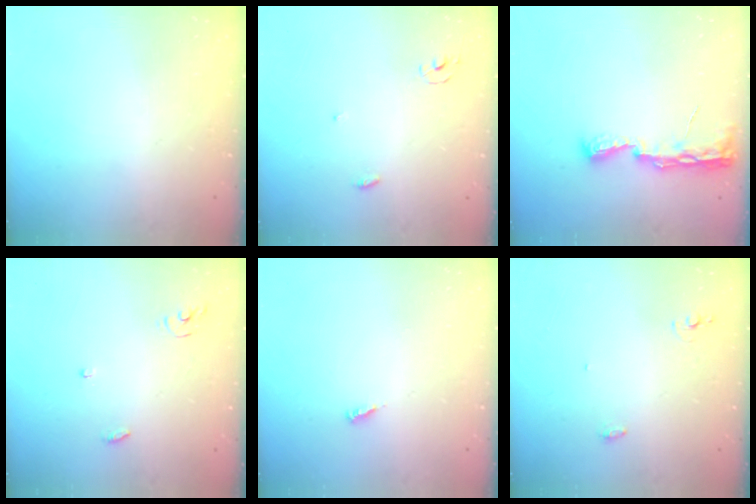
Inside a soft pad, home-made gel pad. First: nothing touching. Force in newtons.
{"total": 2.3, "press": 2.3, "slide": 0.1}
{"total": 8.2, "press": 8.2, "slide": 1.0}
{"total": 3.9, "press": 3.9, "slide": 0.4}
{"total": 3.2, "press": 3.2, "slide": 0.3}
{"total": 7.7, "press": 4.3, "slide": 6.3}